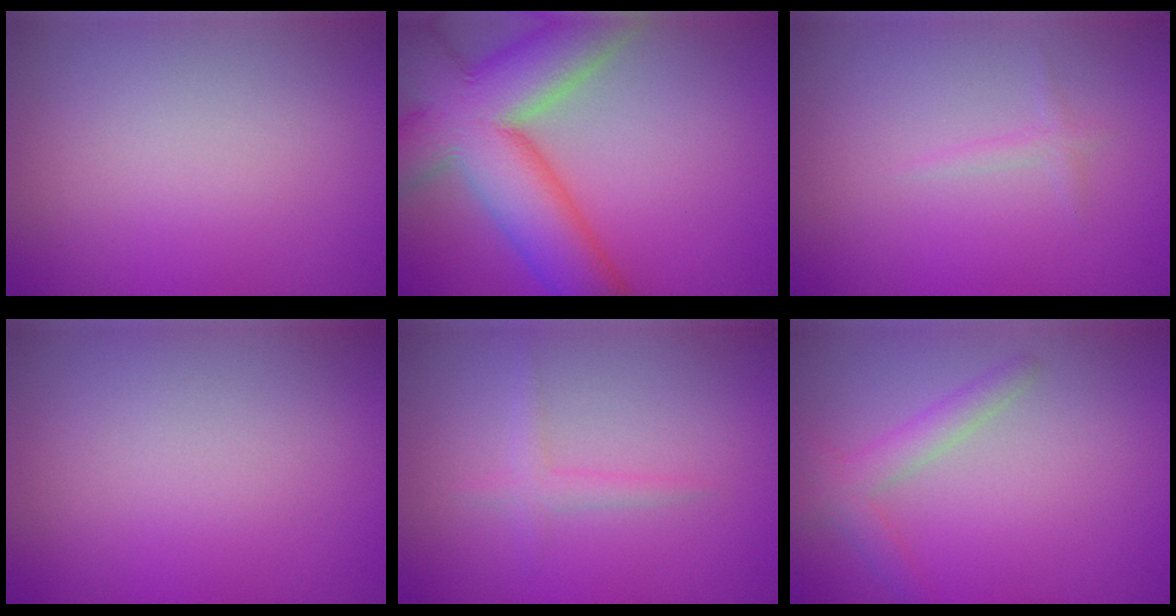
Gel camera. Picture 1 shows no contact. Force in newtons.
{"total": 12.9, "press": 12.9, "slide": 0.7}
{"total": 0.8, "press": 0.8, "slide": 0.0}
{"total": 0.0}
{"total": 1.4, "press": 1.4, "slide": 0.1}
{"total": 2.3, "press": 2.3, "slide": 0.1}